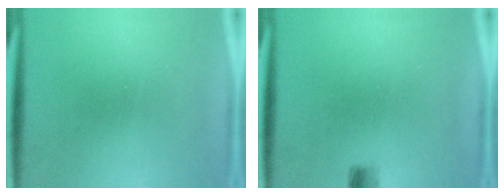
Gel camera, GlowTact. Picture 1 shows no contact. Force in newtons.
{"total": 1.6}